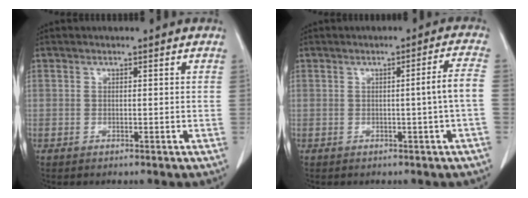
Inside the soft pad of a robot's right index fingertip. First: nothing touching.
{"total": 3.8, "force": [-0.7, -0.9, 3.7], "torque": [-0.050, 0.004, -0.008]}